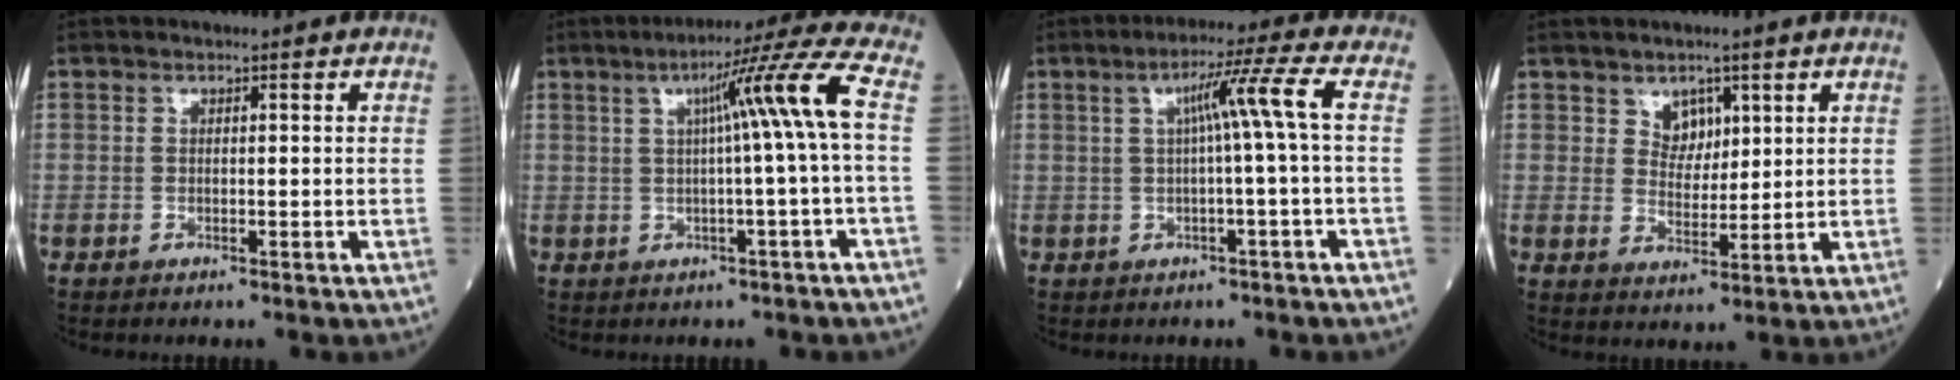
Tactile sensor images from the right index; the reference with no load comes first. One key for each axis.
{"total": 9.9, "fx": 1.0, "fy": -1.5, "fz": 9.7, "tx": -0.149, "ty": 0.021, "tz": 0.018}
{"total": 7.0, "fx": 0.6, "fy": -1.1, "fz": 6.8, "tx": -0.120, "ty": 0.017, "tz": 0.016}
{"total": 4.8, "fx": 2.5, "fy": 3.3, "fz": 2.5, "tx": -0.045, "ty": 0.005, "tz": 0.051}